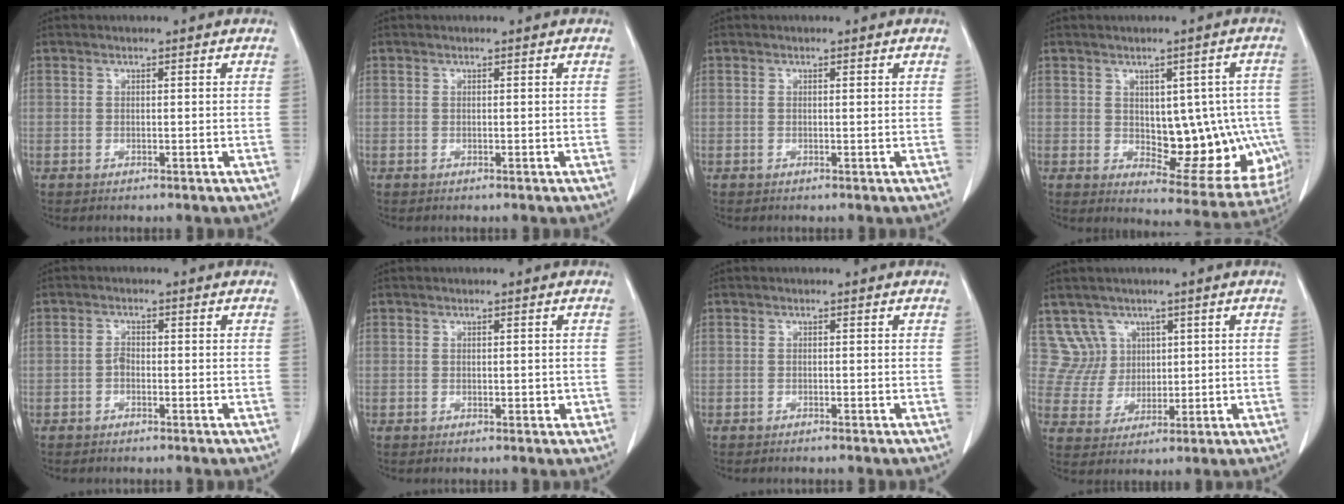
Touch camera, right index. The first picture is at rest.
{"total": 0.0}
{"total": 0.0}
{"total": 14.5, "force": [-0.9, 7.6, 12.3], "torque": [-0.132, 0.013, 0.013]}
{"total": 1.2, "force": [-0.5, 0.7, 0.8], "torque": [-0.015, 0.004, -0.012]}
{"total": 1.4, "force": [-0.1, 0.8, 1.1], "torque": [-0.013, 0.000, 0.003]}
{"total": 0.8, "force": [-0.7, -0.2, 0.3], "torque": [-0.005, 0.001, -0.011]}
{"total": 6.1, "force": [3.2, 5.1, -0.6], "torque": [0.019, 0.011, 0.072]}